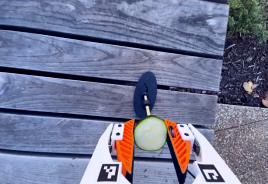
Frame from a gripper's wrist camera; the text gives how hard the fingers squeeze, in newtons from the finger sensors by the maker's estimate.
{"total": 13.9, "left": 14.2, "right": 13.6}